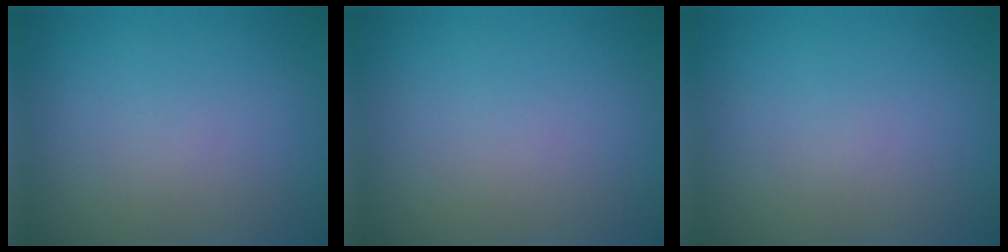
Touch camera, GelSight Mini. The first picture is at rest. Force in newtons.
{"total": 0.0}
{"total": 0.0}